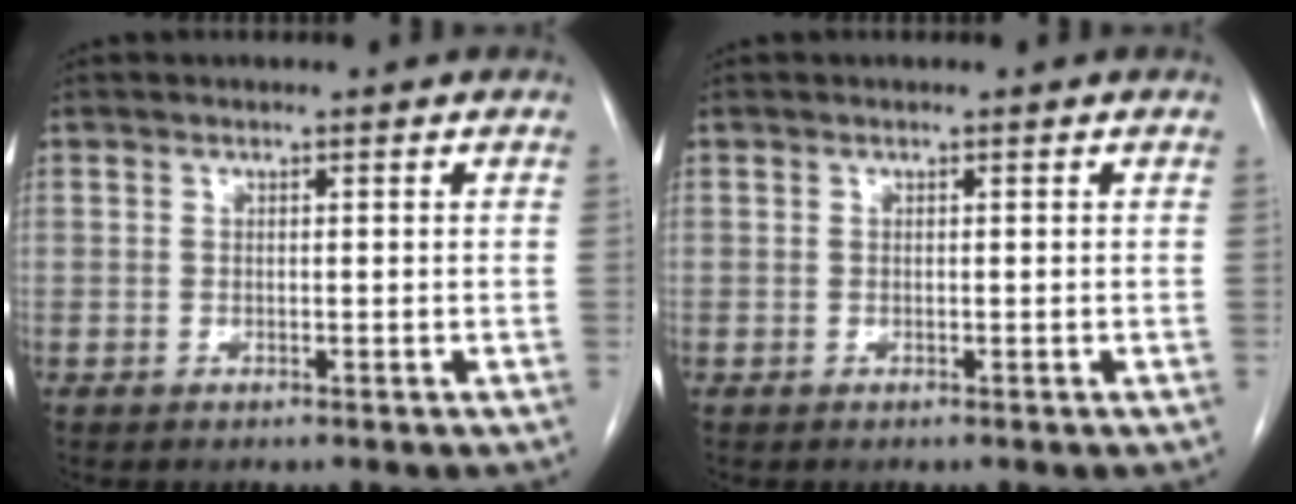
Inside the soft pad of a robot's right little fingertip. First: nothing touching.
{"total": 0.0}